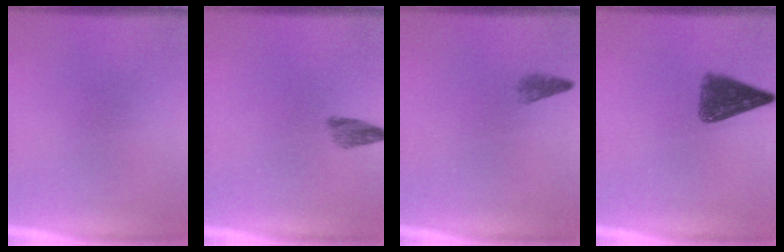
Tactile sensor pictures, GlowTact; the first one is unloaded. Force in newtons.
{"total": 2.1}
{"total": 1.2}
{"total": 6.2}